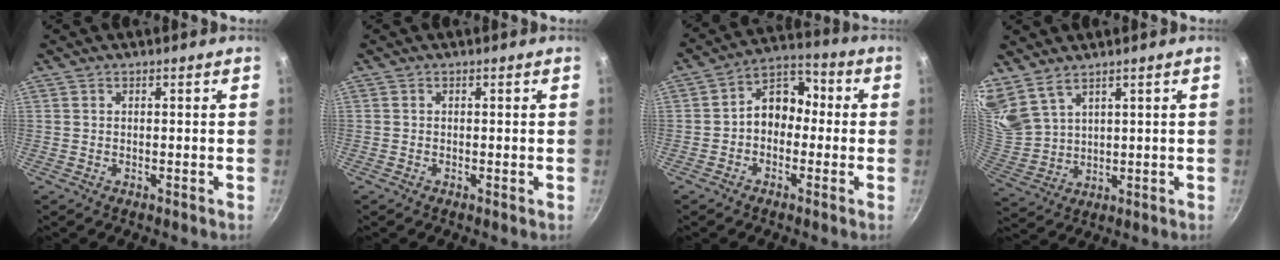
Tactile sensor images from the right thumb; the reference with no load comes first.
{"total": 0.0}
{"total": 8.9, "force": [-0.7, 6.9, 5.6], "torque": [-0.040, 0.041, -0.034]}
{"total": 8.6, "force": [6.7, 3.8, 4.0], "torque": [-0.071, -0.034, 0.153]}